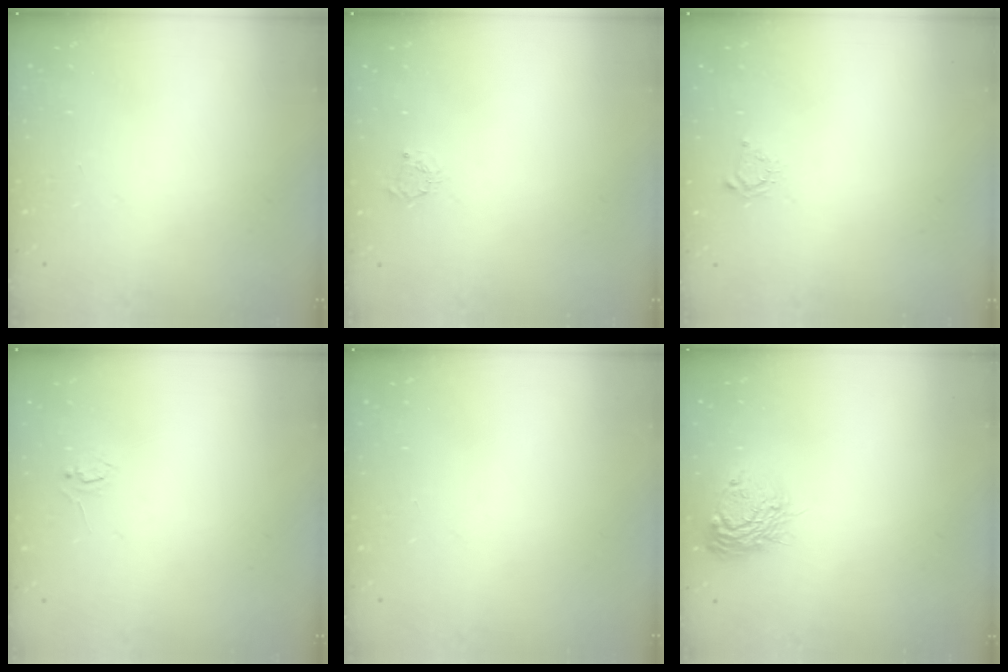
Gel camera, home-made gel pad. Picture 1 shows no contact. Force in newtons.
{"total": 2.9, "press": 2.8, "slide": 0.4}
{"total": 4.0, "press": 3.9, "slide": 0.5}
{"total": 3.1, "press": 3.1, "slide": 0.3}
{"total": 0.0}
{"total": 11.7, "press": 11.7, "slide": 0.9}